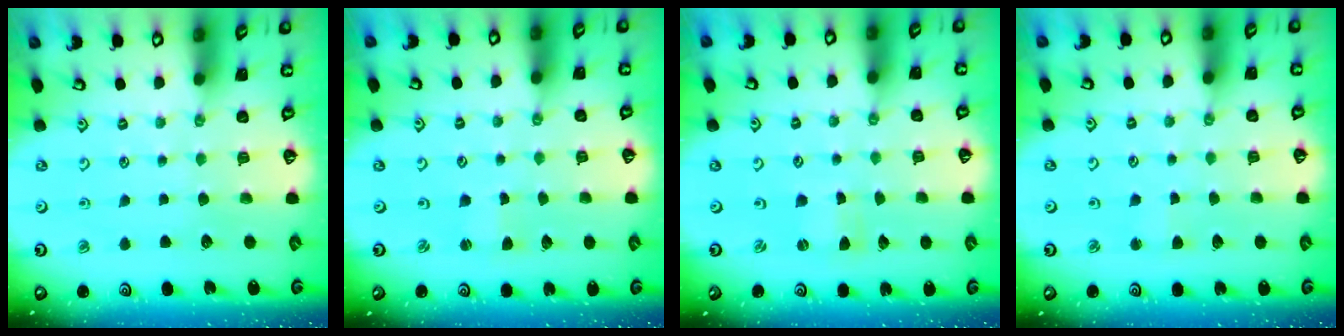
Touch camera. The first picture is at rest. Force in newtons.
{"total": 1.4, "press": 1.4, "slide": 0.3}
{"total": 0.0}
{"total": 1.9, "press": 1.9, "slide": 0.3}